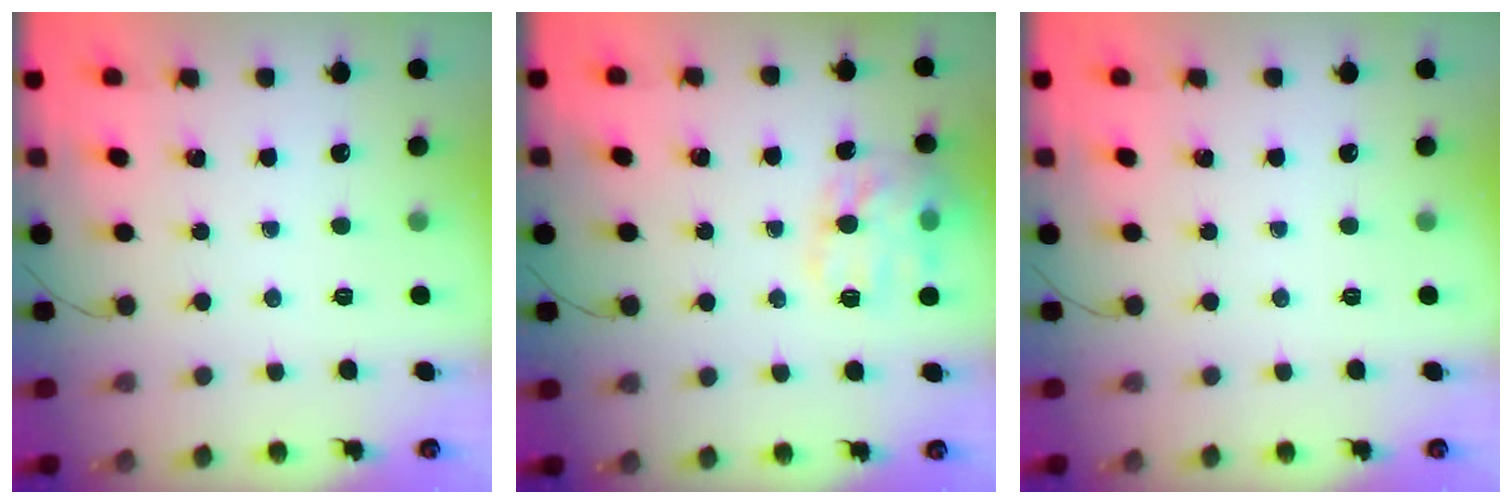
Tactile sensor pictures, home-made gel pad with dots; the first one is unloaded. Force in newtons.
{"total": 14.8, "press": 14.8, "slide": 0.8}
{"total": 0.0}